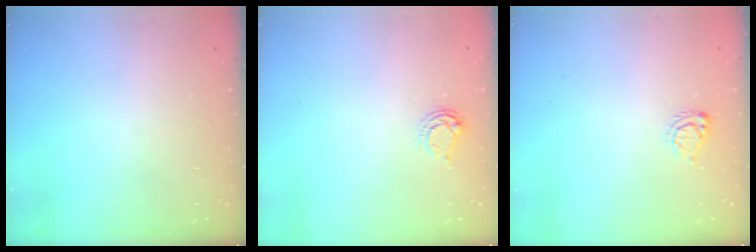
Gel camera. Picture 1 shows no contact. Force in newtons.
{"total": 4.6, "press": 4.6, "slide": 0.5}
{"total": 5.3, "press": 5.3, "slide": 0.8}